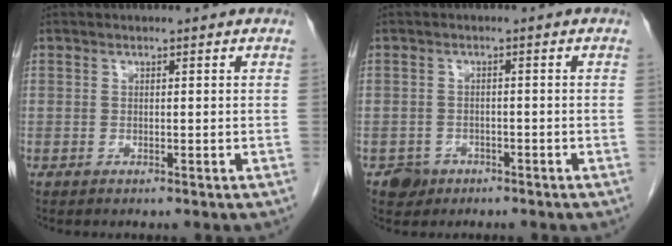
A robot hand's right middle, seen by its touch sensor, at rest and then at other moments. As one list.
[{"total": 2.6, "force": [-1.6, 2.0, 0.3], "torque": [-0.003, 0.009, -0.022]}]